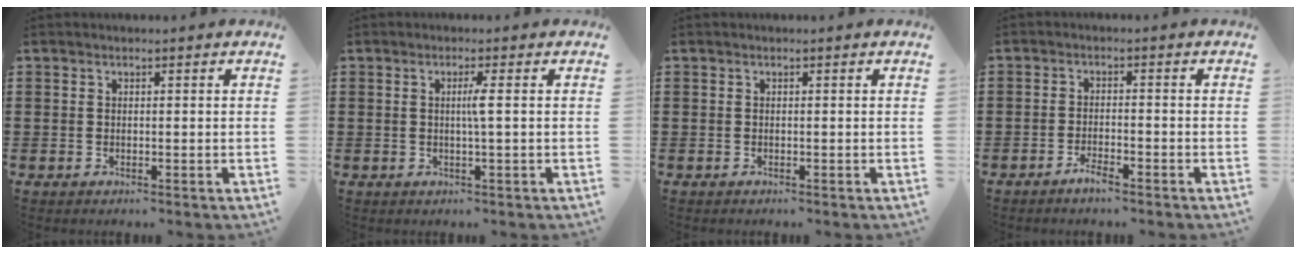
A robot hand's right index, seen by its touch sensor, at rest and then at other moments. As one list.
[{"total": 2.1, "force": [0.1, -0.4, 2.0], "torque": [-0.039, -0.005, -0.002]}, {"total": 0.0}, {"total": 2.2, "force": [-1.9, 0.2, 1.2], "torque": [-0.021, 0.001, -0.034]}]